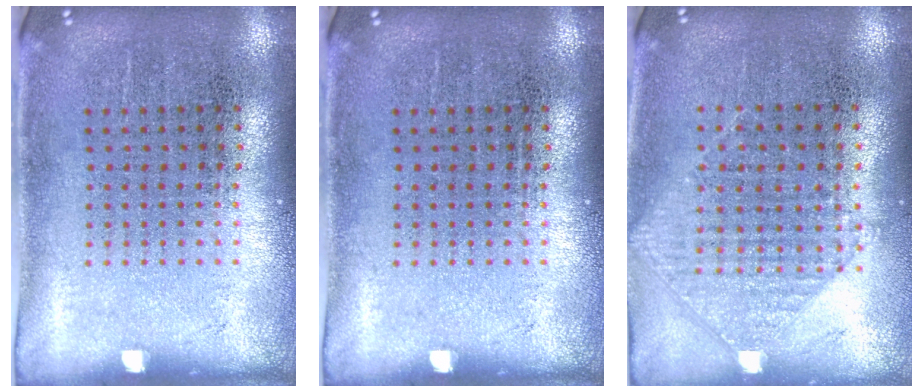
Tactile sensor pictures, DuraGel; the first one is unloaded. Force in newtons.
{"total": 0.0}
{"total": 0.9, "press": 0.9, "slide": 0.3}